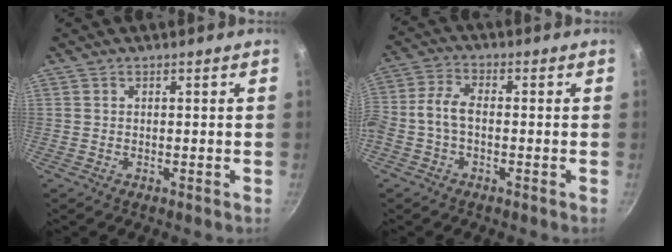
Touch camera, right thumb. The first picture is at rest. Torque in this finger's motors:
{"motor_torque": [1.39, 1.40, 0.83, 0.56, 0.20]}